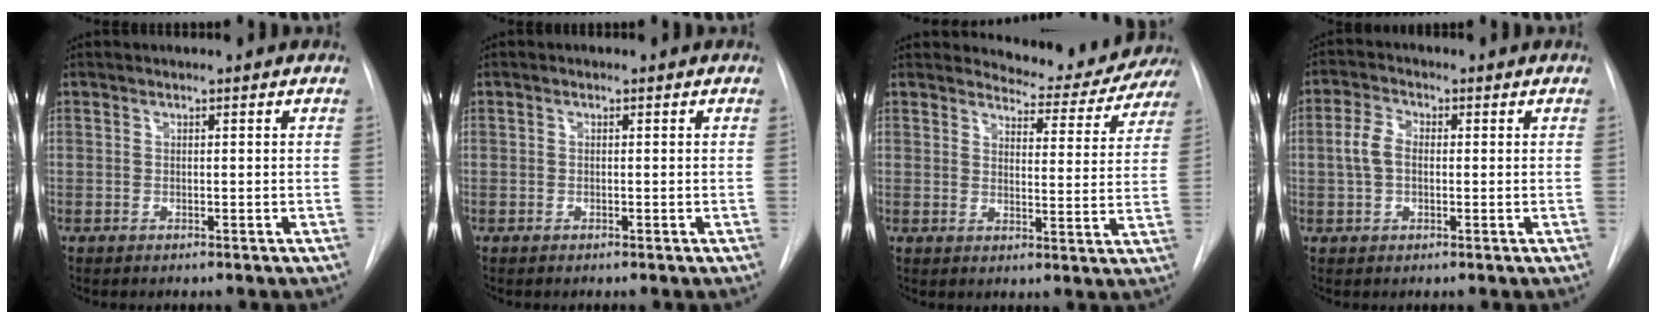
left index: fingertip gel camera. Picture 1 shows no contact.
{"total": 0.0}
{"total": 9.7, "force": [9.6, 1.4, 0.1], "torque": [0.008, -0.036, 0.104]}
{"total": 4.2, "force": [0.1, 2.7, 3.2], "torque": [-0.082, 0.015, -0.001]}